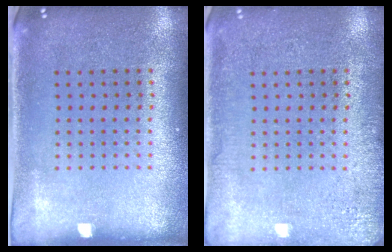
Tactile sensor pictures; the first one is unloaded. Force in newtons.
{"total": 2.5, "press": 2.4, "slide": 0.5}